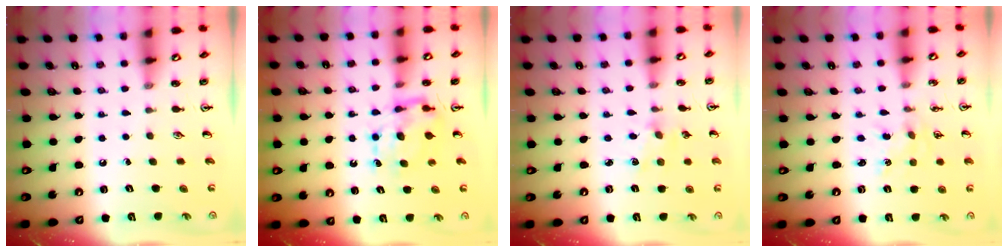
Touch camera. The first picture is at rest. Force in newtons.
{"total": 6.9, "press": 6.9, "slide": 0.2}
{"total": 1.8, "press": 1.7, "slide": 0.3}
{"total": 0.0}